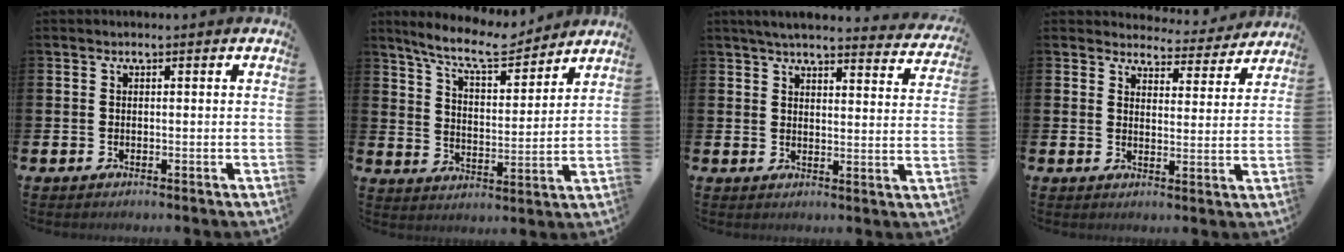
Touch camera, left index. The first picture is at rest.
{"total": 9.3, "force": [8.5, 1.7, 3.4], "torque": [-0.087, -0.046, 0.152]}
{"total": 4.4, "force": [4.1, 0.4, 1.4], "torque": [-0.042, -0.025, 0.071]}
{"total": 4.2, "force": [4.0, 1.1, 0.0], "torque": [-0.009, -0.038, 0.067]}